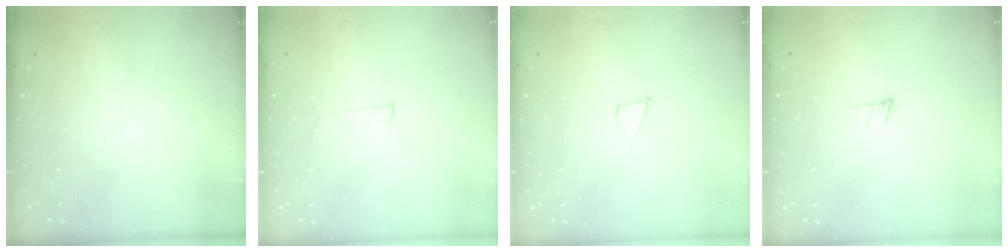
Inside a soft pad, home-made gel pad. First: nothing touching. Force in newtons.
{"total": 3.0, "press": 3.0, "slide": 0.3}
{"total": 6.3, "press": 6.1, "slide": 1.2}
{"total": 4.5, "press": 4.5, "slide": 0.4}